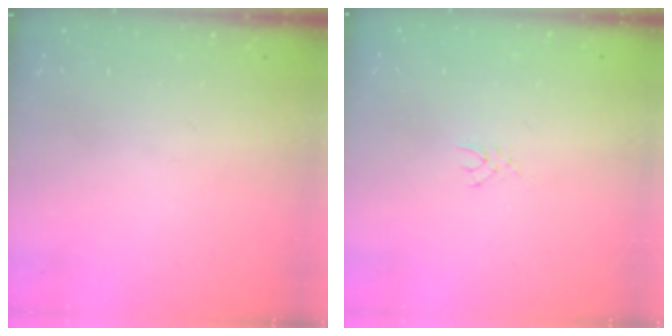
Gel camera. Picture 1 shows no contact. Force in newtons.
{"total": 2.1, "press": 2.1, "slide": 0.3}